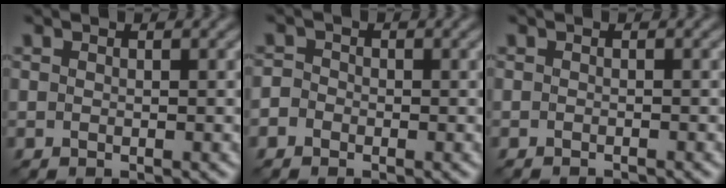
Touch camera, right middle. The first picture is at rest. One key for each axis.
{"total": 1.4, "fx": -0.6, "fy": 1.2, "fz": 0.5, "tx": 0.001, "ty": 0.009, "tz": -0.017}
{"total": 1.0, "fx": -1.0, "fy": -0.2, "fz": 0.1, "tx": 0.000, "ty": -0.004, "tz": -0.014}